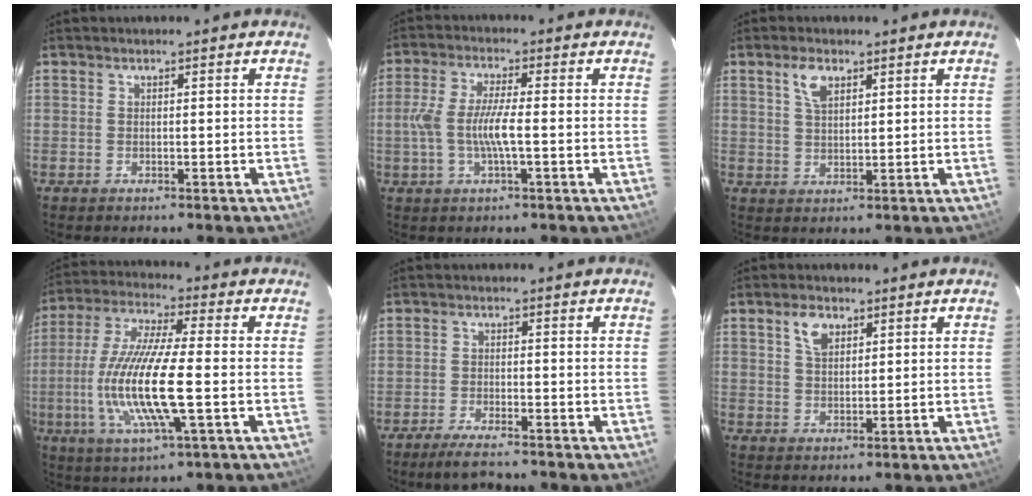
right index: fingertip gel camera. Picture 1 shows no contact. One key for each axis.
{"total": 7.7, "fx": -1.3, "fy": 1.2, "fz": 7.5, "tx": -0.151, "ty": 0.000, "tz": -0.026}
{"total": 4.2, "fx": 2.3, "fy": 2.1, "fz": 2.8, "tx": -0.053, "ty": 0.007, "tz": 0.044}
{"total": 16.2, "fx": -3.0, "fy": 2.5, "fz": 15.7, "tx": -0.317, "ty": -0.014, "tz": -0.057}
{"total": 4.9, "fx": -4.2, "fy": 0.6, "fz": 2.4, "tx": -0.065, "ty": -0.010, "tz": -0.079}
{"total": 4.3, "fx": 2.3, "fy": 2.5, "fz": 2.6, "tx": -0.045, "ty": 0.010, "tz": 0.044}